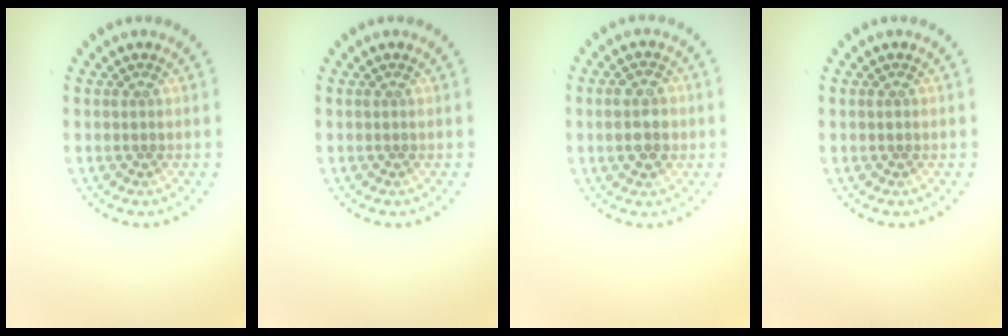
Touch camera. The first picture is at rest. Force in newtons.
{"total": 0.0}
{"total": 3.5, "press": 3.5, "slide": 0.4}
{"total": 0.5, "press": 0.4, "slide": 0.3}